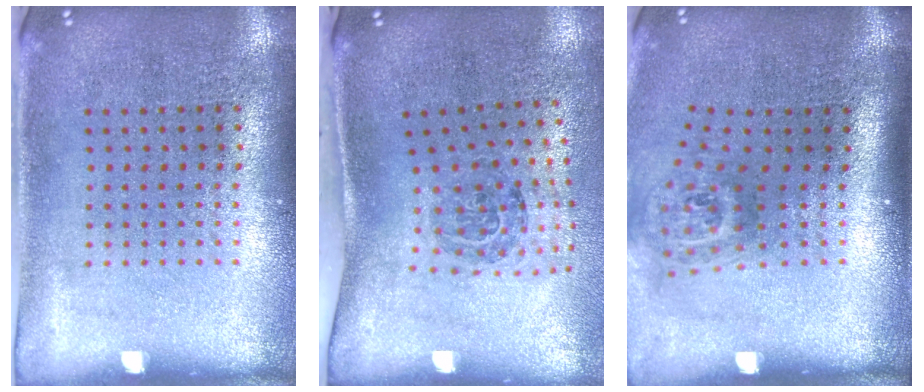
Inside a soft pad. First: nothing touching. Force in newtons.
{"total": 1.8, "press": 1.2, "slide": 1.4}
{"total": 1.8, "press": 1.2, "slide": 1.4}